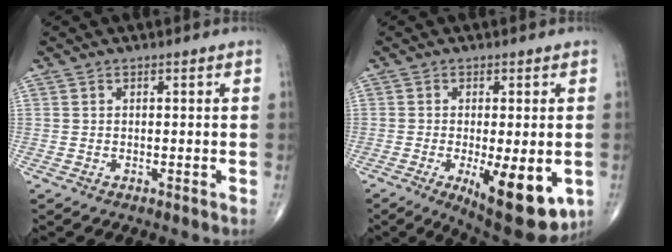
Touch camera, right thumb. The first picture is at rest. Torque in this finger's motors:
{"motor_torque": [1.06, 0.96, 0.13, -0.25, 0.32]}